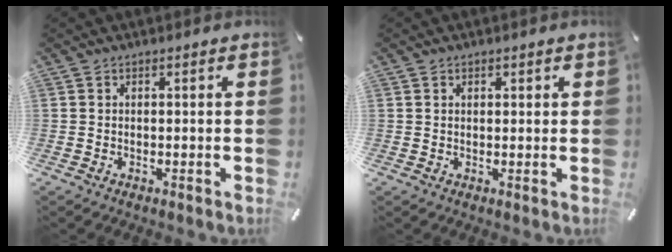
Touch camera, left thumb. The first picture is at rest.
{"total": 0.9, "force": [0.5, 0.6, 0.3], "torque": [-0.005, 0.002, 0.010]}